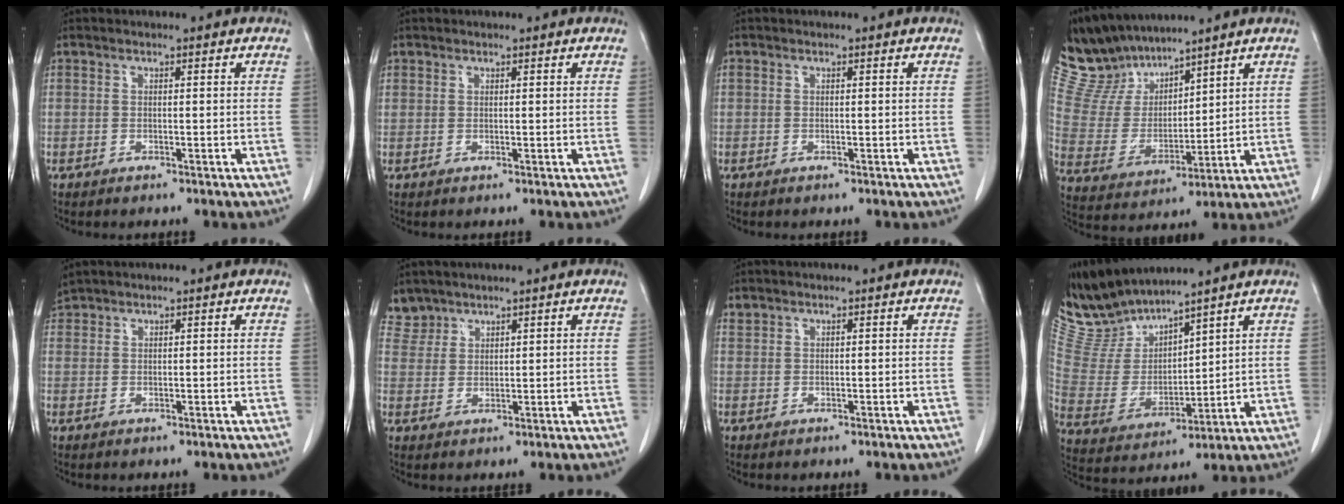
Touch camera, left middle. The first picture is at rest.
{"total": 0.8, "force": [0.5, 0.6, 0.0], "torque": [0.005, 0.001, 0.008]}
{"total": 0.0}
{"total": 10.7, "force": [10.1, 3.0, 1.7], "torque": [-0.058, 0.011, 0.218]}
{"total": 1.6, "force": [1.6, 0.1, -0.1], "torque": [-0.010, 0.013, 0.037]}
{"total": 3.5, "force": [3.2, 1.5, -0.5], "torque": [0.015, 0.008, 0.068]}
{"total": 0.7, "force": [0.7, 0.2, 0.0], "torque": [-0.003, 0.004, 0.016]}
{"total": 9.4, "force": [9.3, 0.8, 1.0], "torque": [-0.048, -0.001, 0.211]}